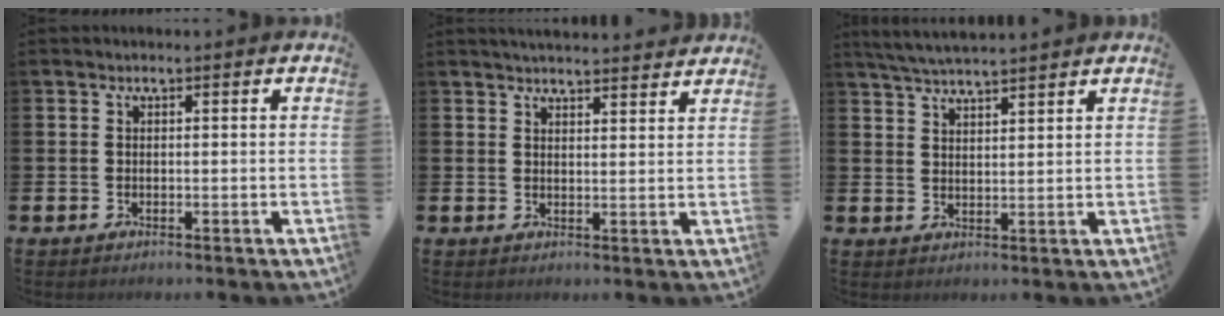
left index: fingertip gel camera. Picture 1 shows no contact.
{"total": 3.6, "force": [3.6, 0.2, 0.2], "torque": [-0.008, -0.020, 0.065]}
{"total": 4.4, "force": [4.2, 0.0, 1.0], "torque": [-0.035, -0.013, 0.077]}